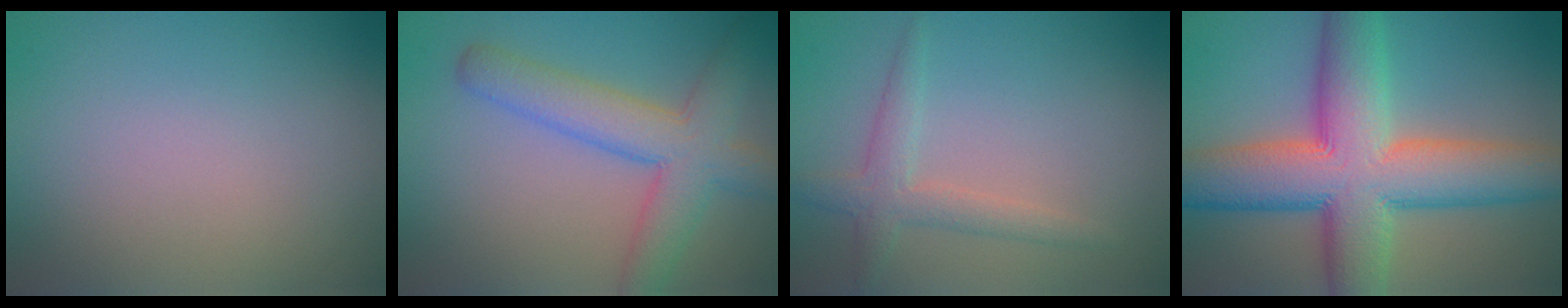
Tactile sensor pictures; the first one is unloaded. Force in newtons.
{"total": 6.3, "press": 6.3, "slide": 0.3}
{"total": 2.7, "press": 2.7, "slide": 0.1}
{"total": 12.8, "press": 12.8, "slide": 0.5}